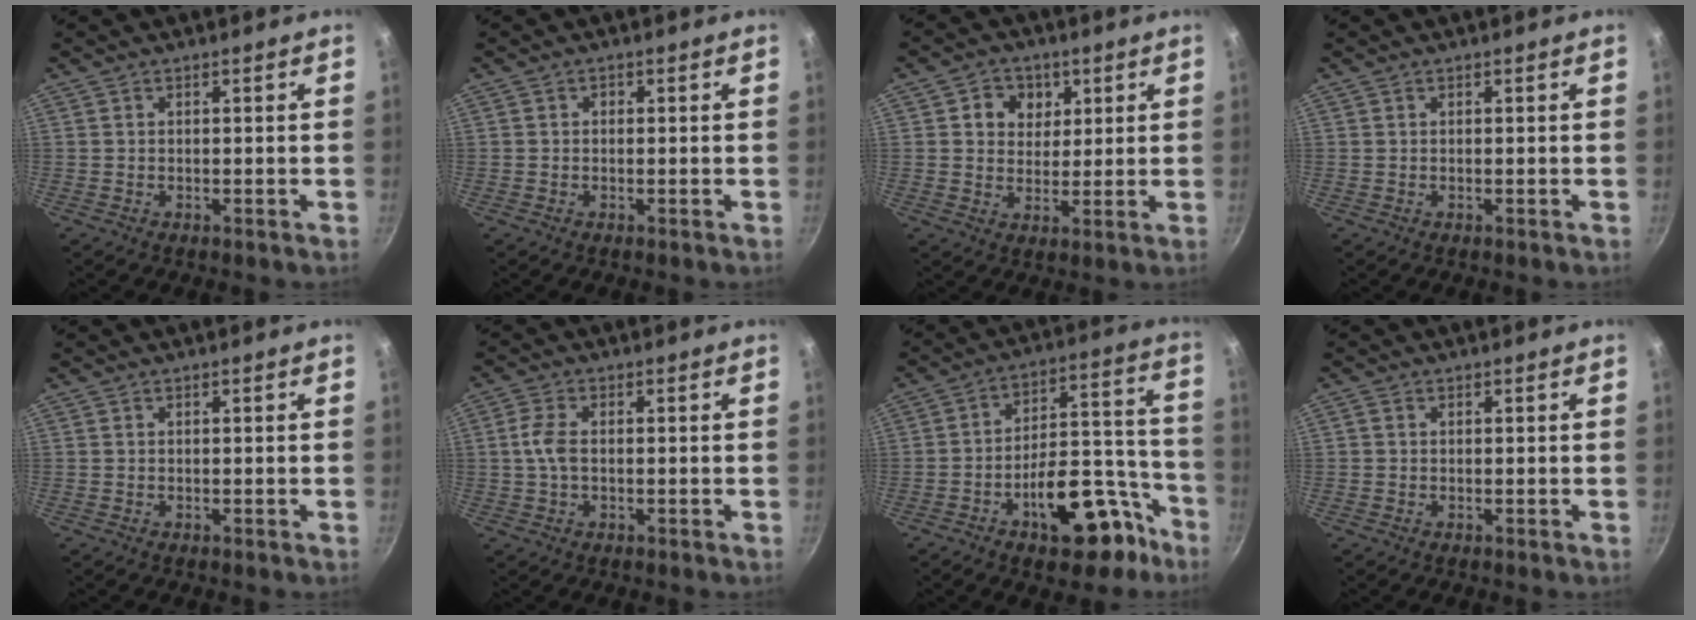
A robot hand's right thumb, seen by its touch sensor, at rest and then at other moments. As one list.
[{"total": 0.7, "force": [-0.1, 0.6, 0.3], "torque": [-0.002, 0.003, -0.003]}, {"total": 6.9, "force": [2.4, 6.0, 2.6], "torque": [-0.004, -0.009, 0.031]}, {"total": 0.0}, {"total": 0.0}, {"total": 4.3, "force": [-0.1, 2.5, 3.5], "torque": [-0.077, 0.011, -0.005]}, {"total": 19.6, "force": [-10.2, 9.7, 13.6], "torque": [-0.138, 0.092, -0.141]}, {"total": 0.6, "force": [0.0, 0.6, 0.2], "torque": [-0.003, 0.003, -0.002]}]